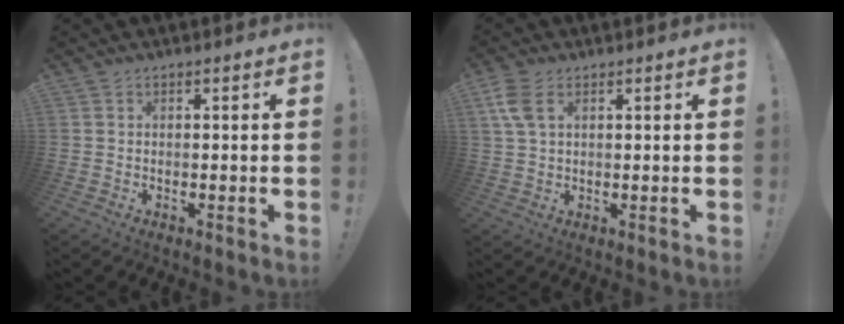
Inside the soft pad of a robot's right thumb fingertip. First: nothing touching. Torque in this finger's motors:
{"motor_torque": [0.17, 0.22, 0.31, 0.44, 0.06]}